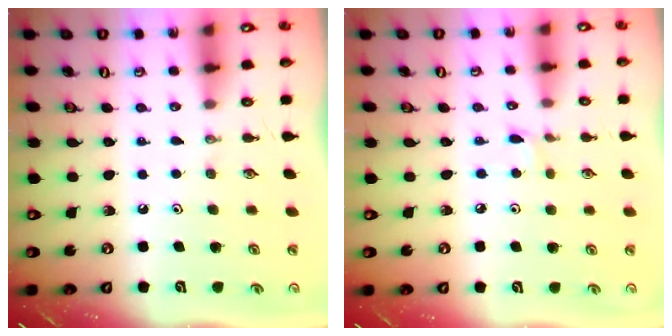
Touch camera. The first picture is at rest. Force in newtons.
{"total": 1.4, "press": 1.4, "slide": 0.2}